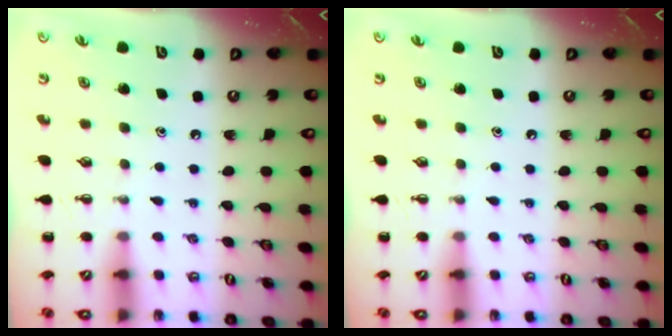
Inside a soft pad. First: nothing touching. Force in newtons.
{"total": 0.0}